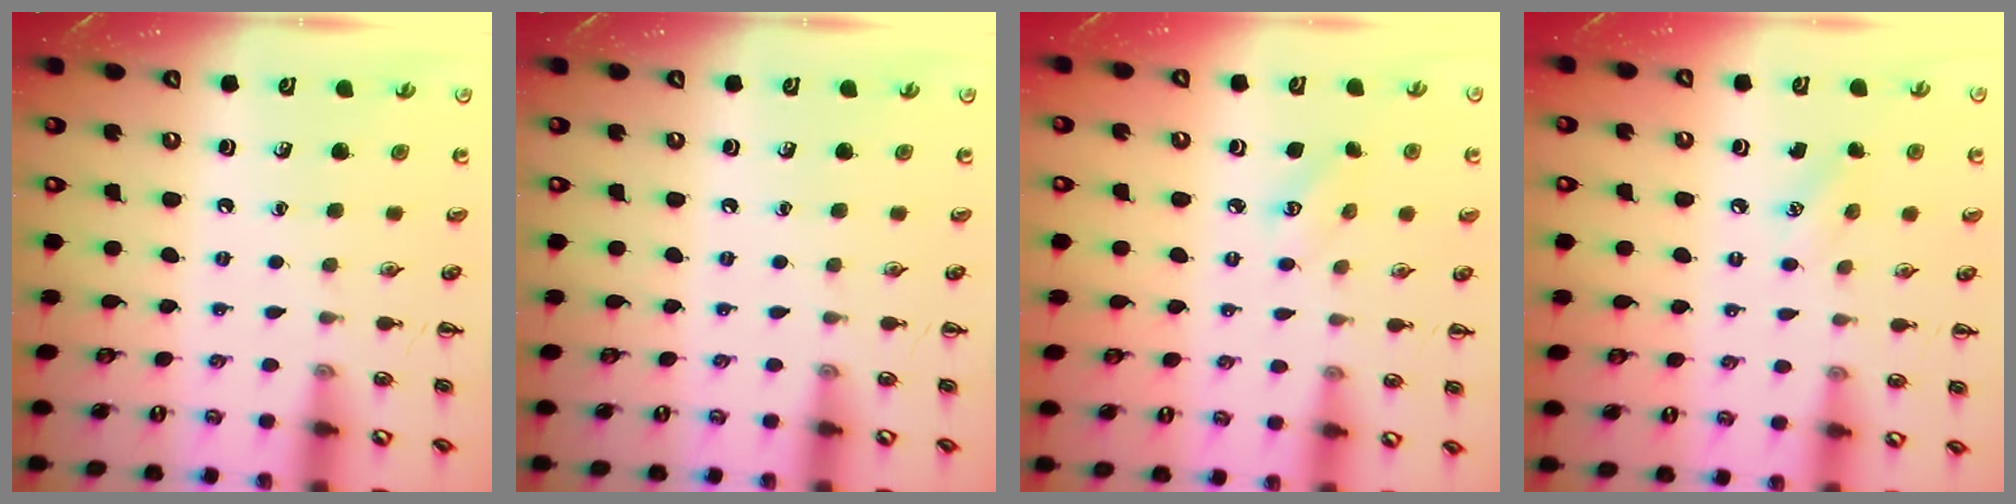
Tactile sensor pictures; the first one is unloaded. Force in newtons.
{"total": 0.0}
{"total": 2.9, "press": 2.8, "slide": 0.8}
{"total": 6.8, "press": 6.5, "slide": 1.7}